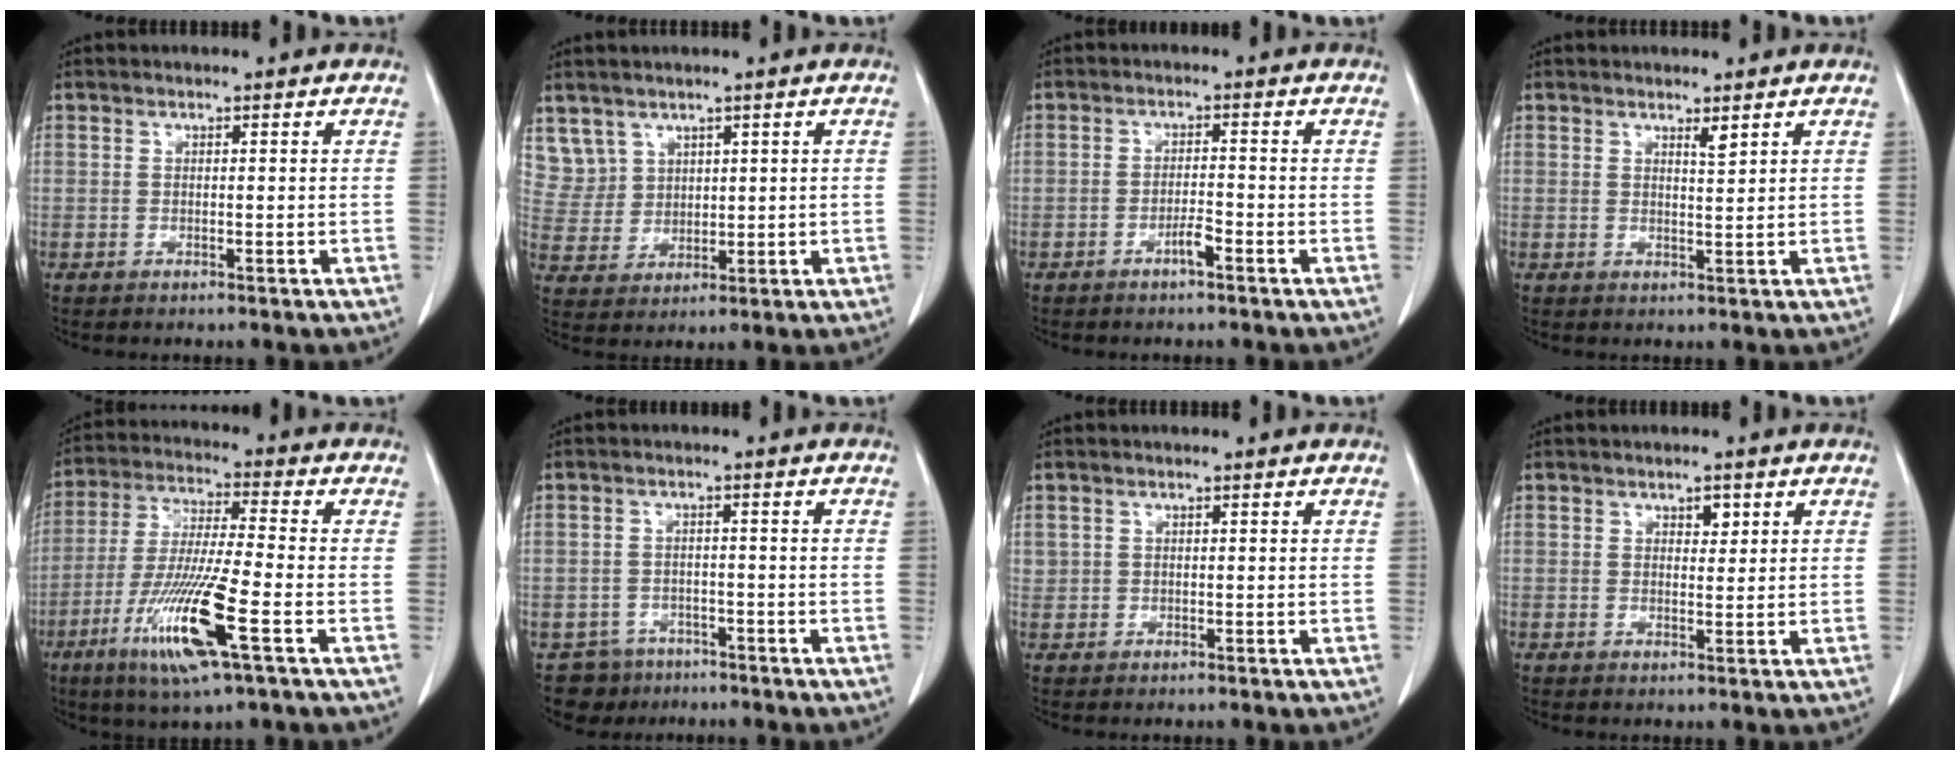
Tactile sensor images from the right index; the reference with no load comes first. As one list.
[{"total": 6.5, "force": [4.0, 5.1, -0.2], "torque": [0.005, 0.012, 0.096]}, {"total": 2.2, "force": [-1.4, 0.2, 1.7], "torque": [-0.031, 0.003, -0.025]}, {"total": 1.4, "force": [1.1, 0.0, 0.9], "torque": [-0.017, -0.008, 0.020]}, {"total": 13.9, "force": [-5.8, 0.4, 12.6], "torque": [-0.260, -0.026, -0.107]}, {"total": 4.8, "force": [-3.4, 3.4, -0.4], "torque": [0.012, 0.006, -0.049]}, {"total": 0.9, "force": [0.3, 0.8, 0.1], "torque": [0.008, 0.009, 0.007]}, {"total": 1.8, "force": [1.0, 0.9, 1.2], "torque": [-0.013, -0.002, 0.015]}]